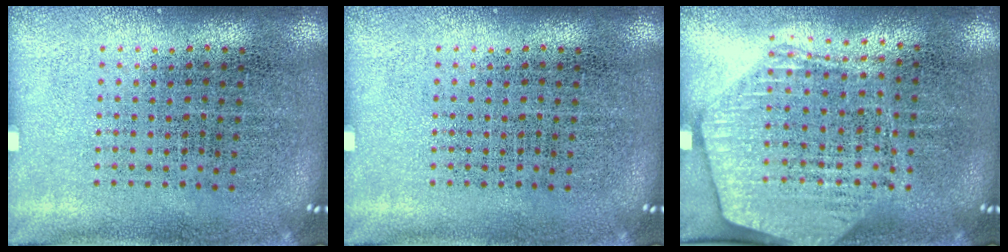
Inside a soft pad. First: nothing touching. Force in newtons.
{"total": 0.0}
{"total": 1.7, "press": 1.5, "slide": 0.7}